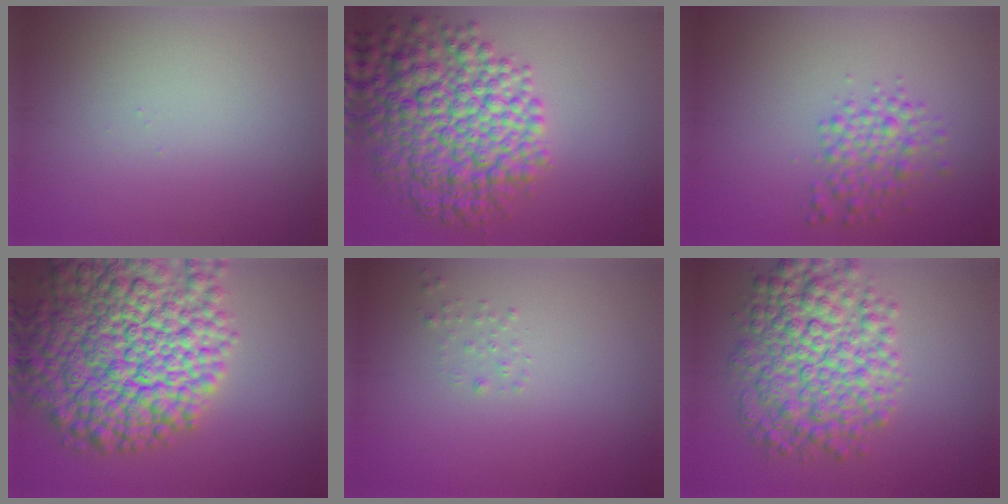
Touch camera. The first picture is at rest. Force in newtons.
{"total": 9.7, "press": 9.7, "slide": 0.2}
{"total": 2.8, "press": 2.8, "slide": 0.0}
{"total": 14.6, "press": 14.6, "slide": 0.8}
{"total": 0.6, "press": 0.6, "slide": 0.1}
{"total": 8.0, "press": 8.0, "slide": 0.1}